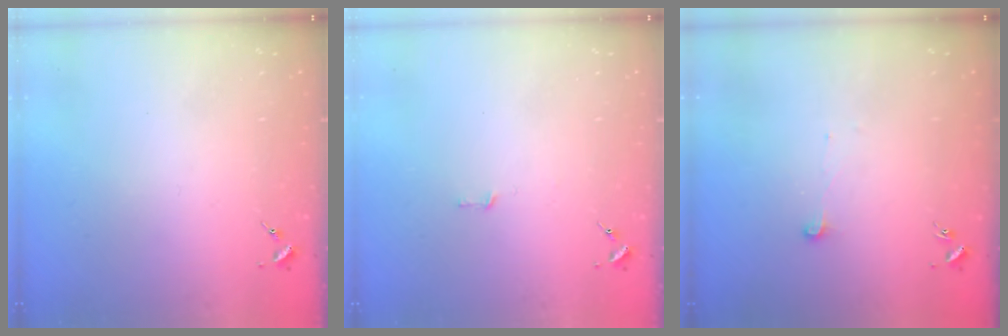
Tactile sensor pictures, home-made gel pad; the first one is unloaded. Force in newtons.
{"total": 2.6, "press": 2.6, "slide": 0.2}
{"total": 3.5, "press": 3.5, "slide": 0.3}